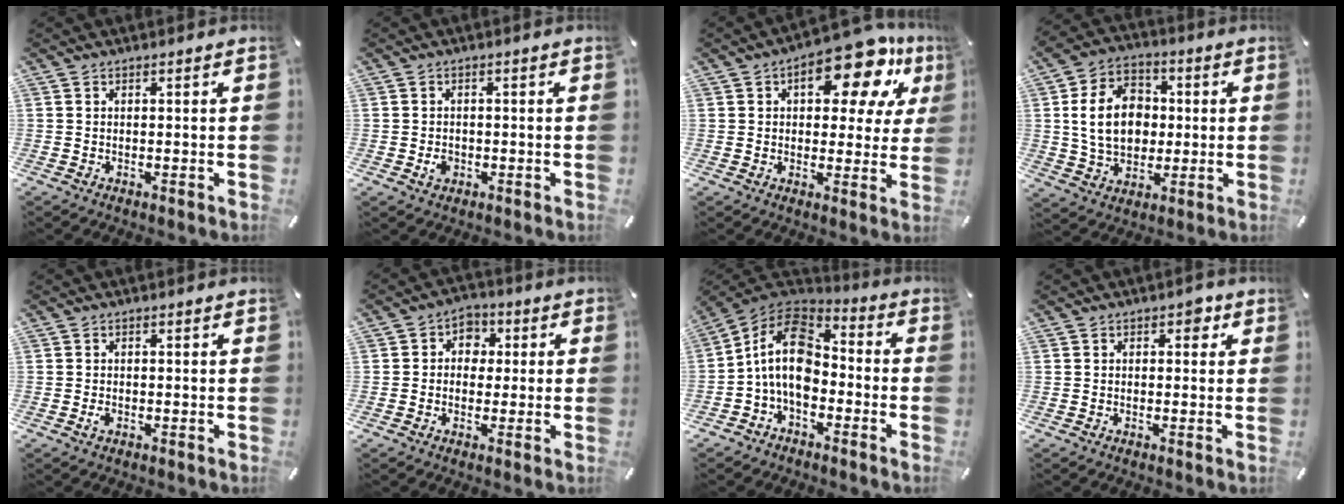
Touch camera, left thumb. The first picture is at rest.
{"total": 2.5, "force": [-0.6, 2.0, 1.3], "torque": [-0.023, 0.005, -0.012]}
{"total": 16.4, "force": [8.5, 7.4, 12.0], "torque": [-0.159, -0.041, 0.134]}
{"total": 14.6, "force": [0.7, 11.3, 9.2], "torque": [-0.190, 0.019, 0.010]}
{"total": 1.3, "force": [-0.4, 0.8, 1.0], "torque": [-0.019, -0.001, -0.008]}
{"total": 5.5, "force": [-0.1, 4.9, 2.4], "torque": [-0.031, 0.005, -0.009]}
{"total": 13.8, "force": [-2.4, 9.4, 9.8], "torque": [-0.214, 0.019, -0.049]}
{"total": 2.6, "force": [0.6, 1.8, 1.8], "torque": [-0.015, 0.001, 0.002]}